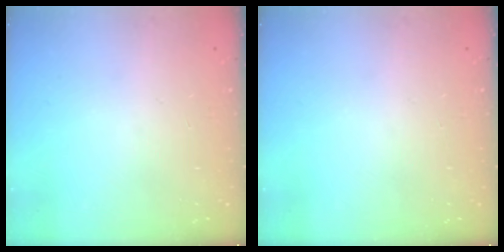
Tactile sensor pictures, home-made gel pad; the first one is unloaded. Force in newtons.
{"total": 0.0}